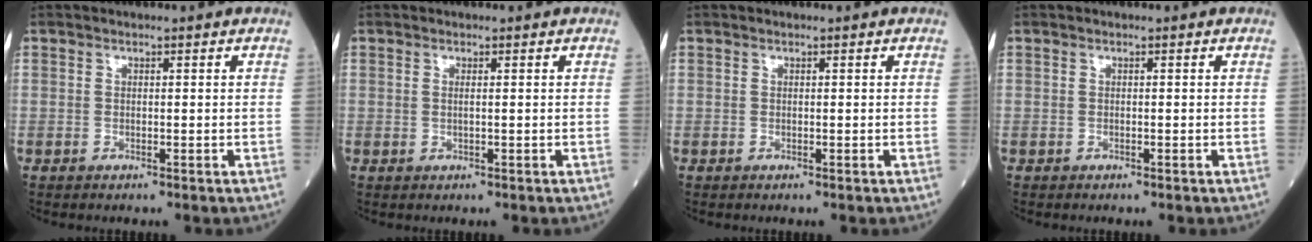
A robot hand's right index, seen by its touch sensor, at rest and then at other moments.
{"total": 0.5, "force": [0.2, -0.1, 0.5], "torque": [-0.015, -0.001, 0.004]}
{"total": 0.0}
{"total": 0.0}